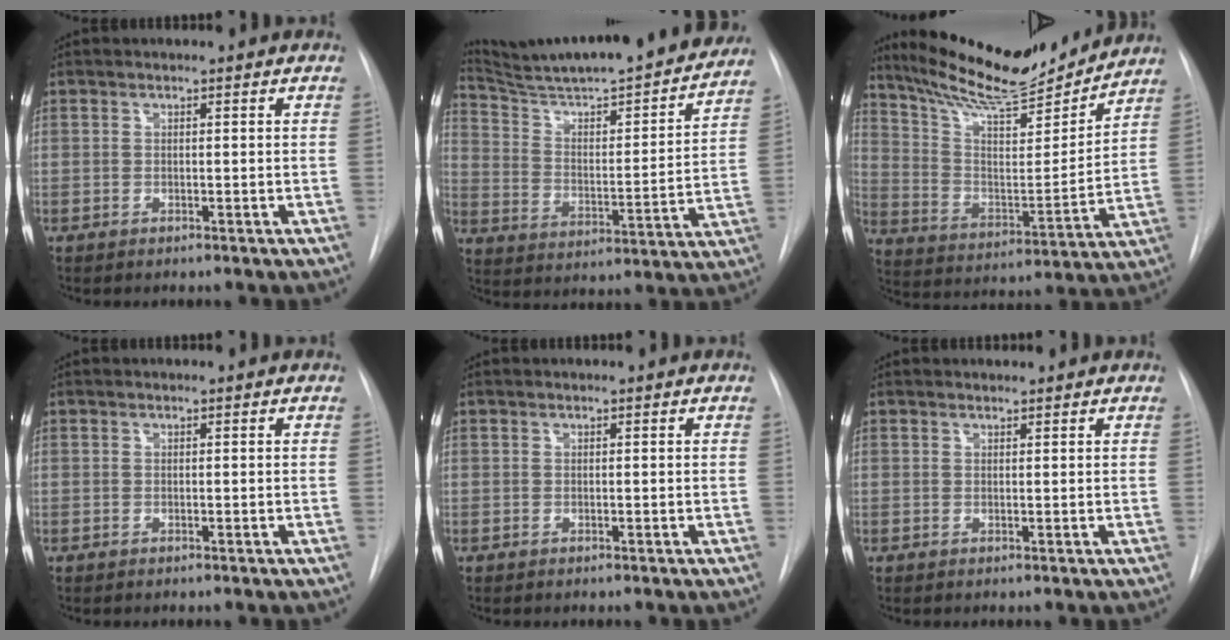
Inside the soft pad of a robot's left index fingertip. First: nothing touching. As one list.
[{"total": 28.1, "force": [25.2, 2.7, 12.2], "torque": [-0.197, -0.039, 0.354]}, {"total": 19.3, "force": [17.7, 2.5, 7.3], "torque": [-0.132, -0.013, 0.288]}, {"total": 0.0}, {"total": 0.0}, {"total": 1.0, "force": [1.0, 0.2, 0.0], "torque": [-0.010, 0.007, 0.019]}]